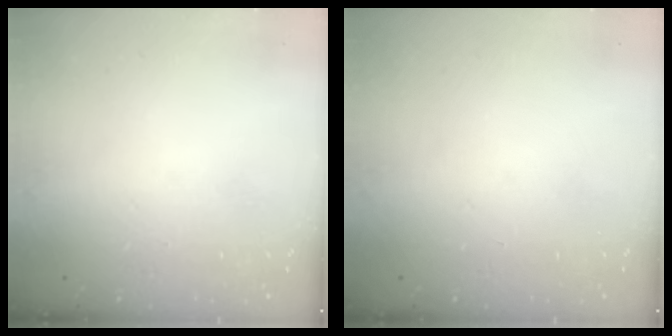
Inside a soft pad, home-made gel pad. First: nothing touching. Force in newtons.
{"total": 0.0}